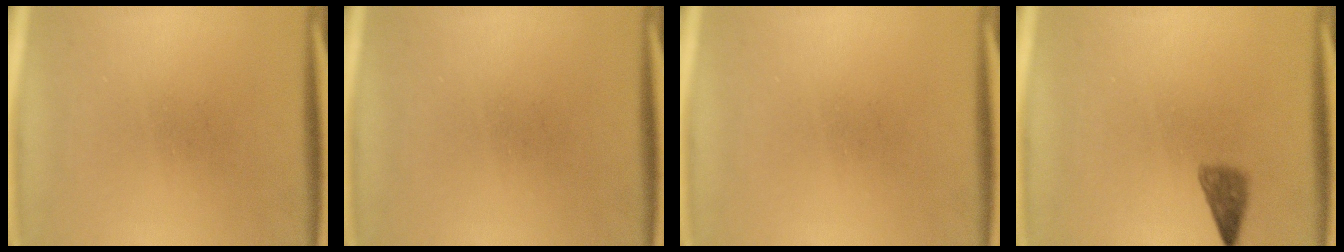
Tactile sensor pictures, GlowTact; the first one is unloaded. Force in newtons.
{"total": 0.0}
{"total": 0.0}
{"total": 2.1}